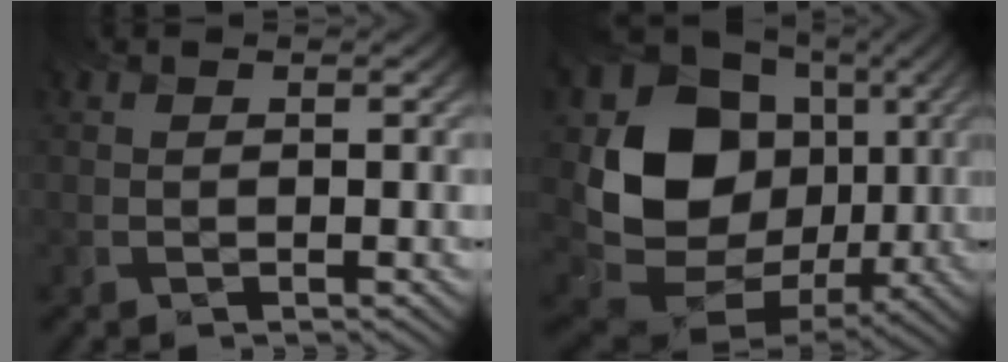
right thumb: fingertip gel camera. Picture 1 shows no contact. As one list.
[{"total": 17.2, "force": [1.4, 14.2, 9.6], "torque": [-0.217, -0.033, 0.032]}]